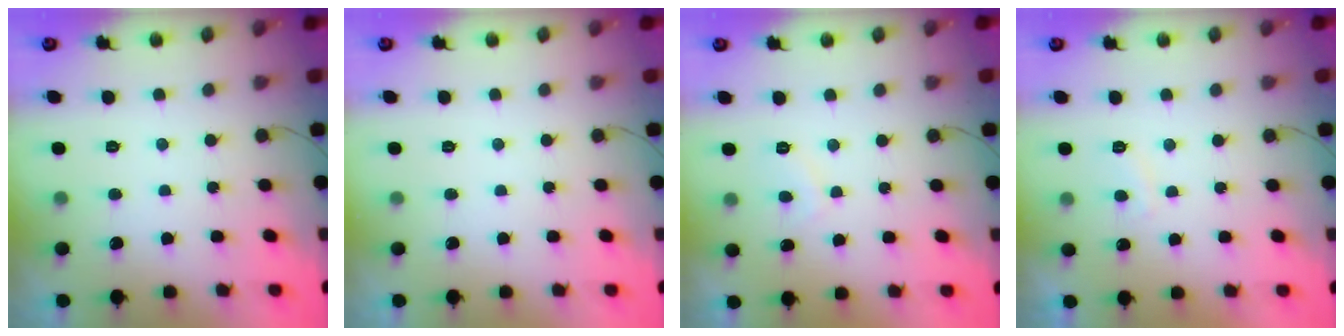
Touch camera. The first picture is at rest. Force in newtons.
{"total": 0.0}
{"total": 2.2, "press": 2.1, "slide": 0.7}
{"total": 2.8, "press": 2.7, "slide": 0.7}